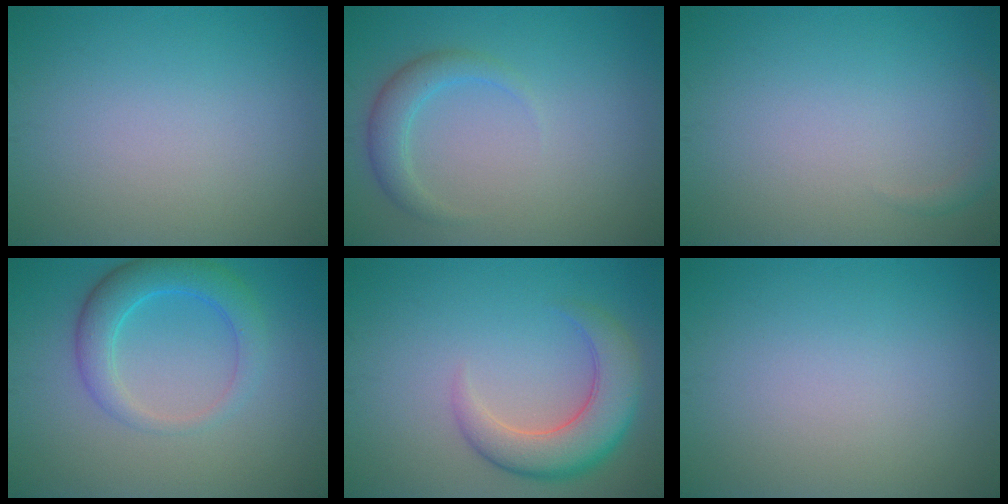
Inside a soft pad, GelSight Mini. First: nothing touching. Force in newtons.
{"total": 2.4, "press": 2.4, "slide": 0.1}
{"total": 0.9, "press": 0.9, "slide": 0.1}
{"total": 4.2, "press": 4.2, "slide": 0.2}
{"total": 5.7, "press": 5.7, "slide": 0.3}
{"total": 0.0}